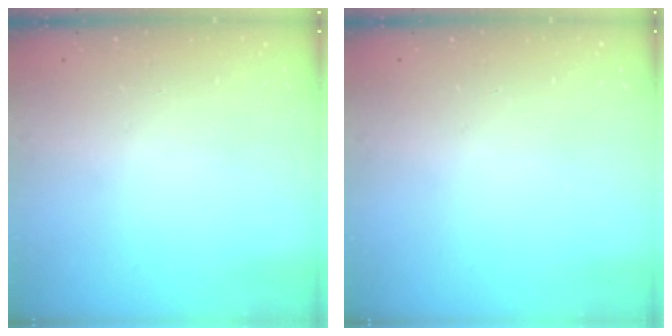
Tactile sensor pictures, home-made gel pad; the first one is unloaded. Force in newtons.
{"total": 0.0}